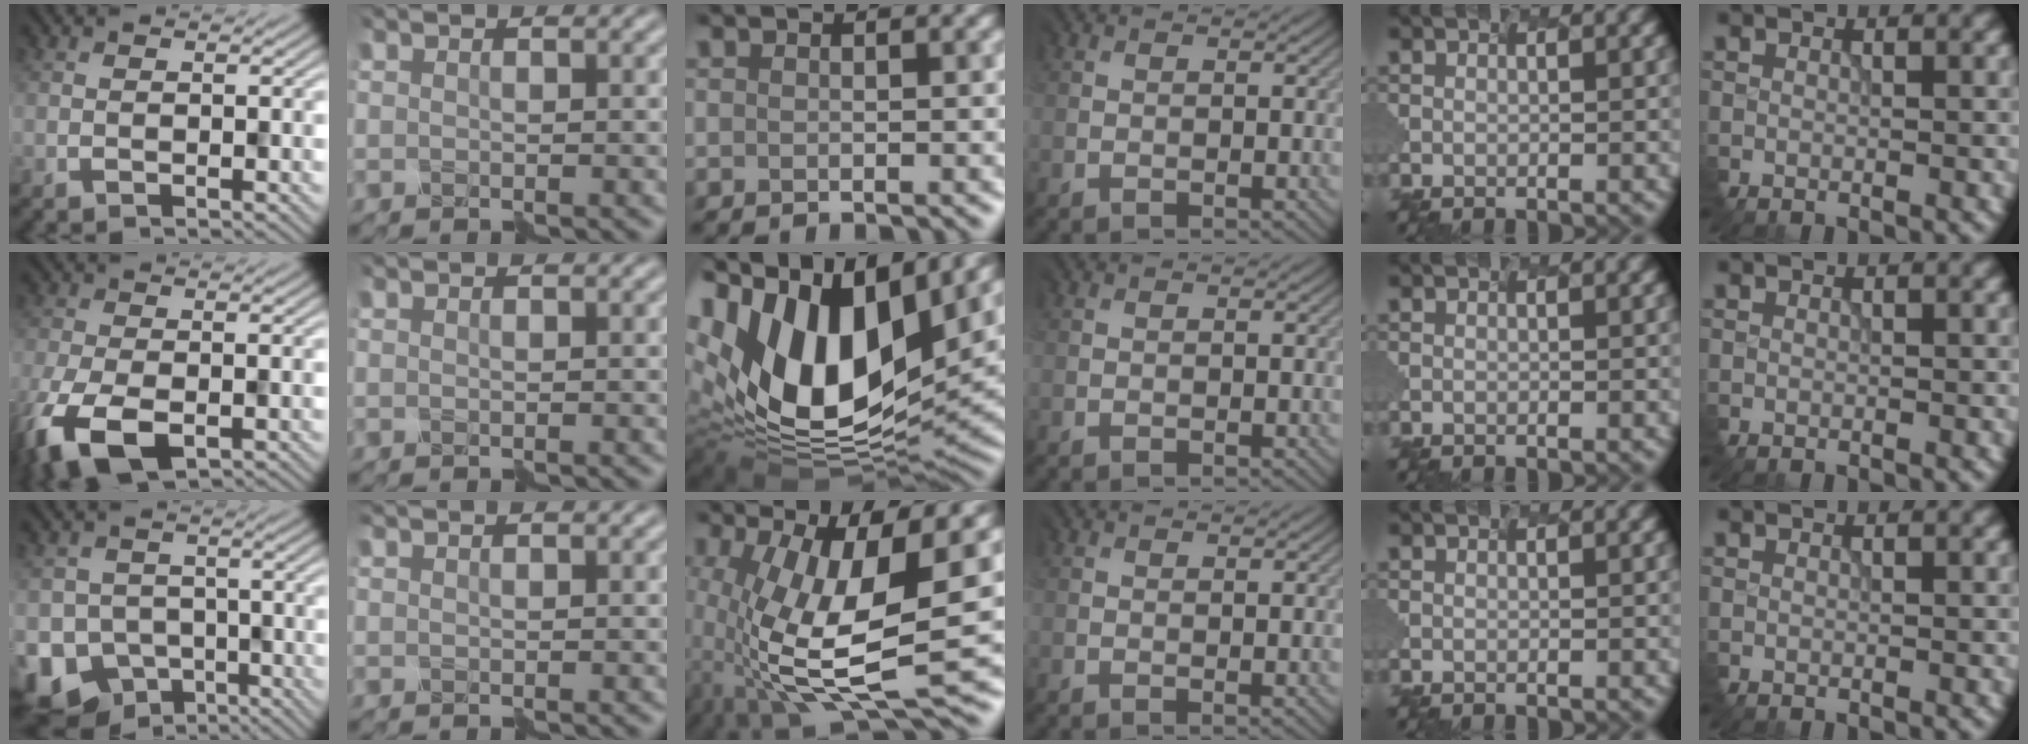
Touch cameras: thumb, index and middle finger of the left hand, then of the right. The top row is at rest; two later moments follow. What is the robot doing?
{"motion": "disassemble", "object": "velcro strap"}